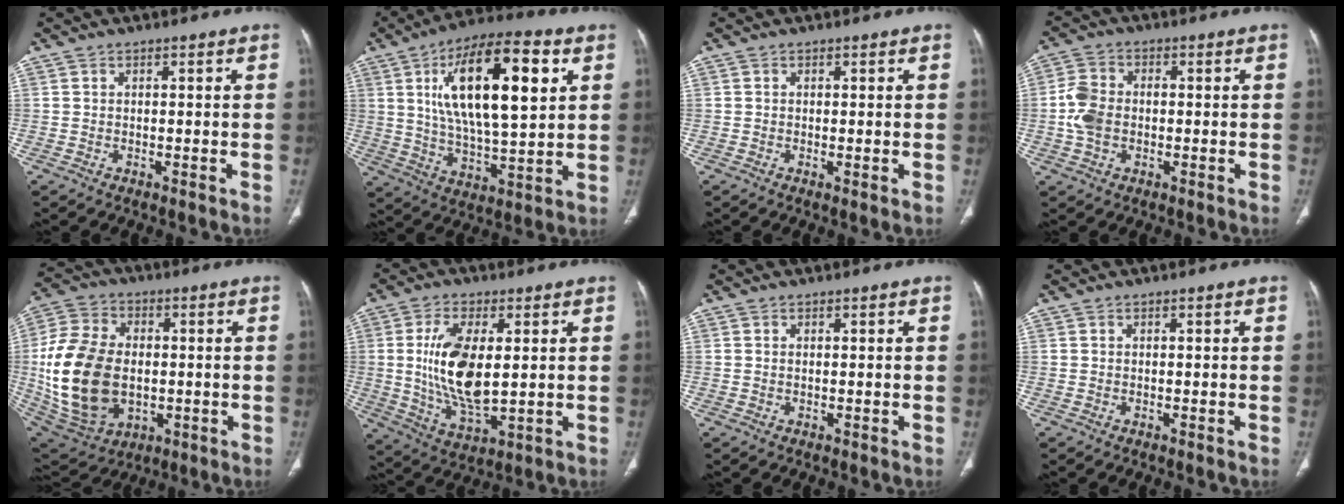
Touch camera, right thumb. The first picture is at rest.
{"total": 22.0, "force": [6.7, 8.3, 19.2], "torque": [-0.305, -0.014, 0.109]}
{"total": 0.6, "force": [-0.1, 0.1, 0.6], "torque": [-0.016, -0.005, -0.002]}
{"total": 6.6, "force": [-0.9, 4.7, 4.6], "torque": [-0.097, 0.015, -0.020]}
{"total": 22.9, "force": [-1.1, 15.6, 16.6], "torque": [-0.324, 0.001, -0.001]}
{"total": 14.0, "force": [1.4, 6.4, 12.4], "torque": [-0.240, -0.021, 0.034]}
{"total": 0.0}
{"total": 0.0}